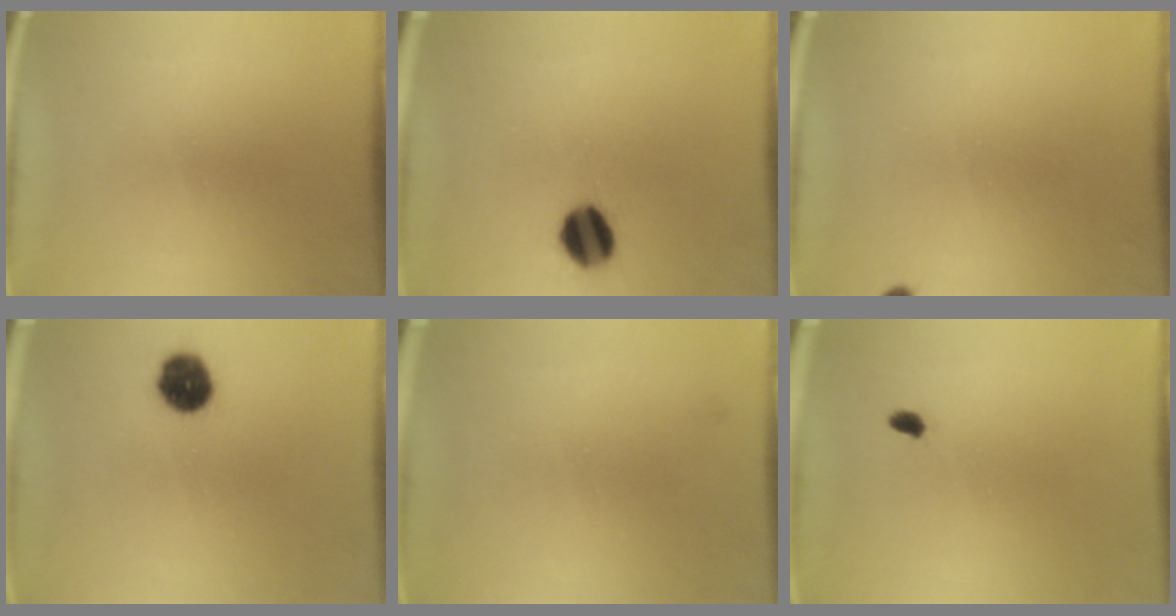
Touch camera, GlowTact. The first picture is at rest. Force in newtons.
{"total": 8.3}
{"total": 0.8}
{"total": 6.9}
{"total": 1.1}
{"total": 1.4}